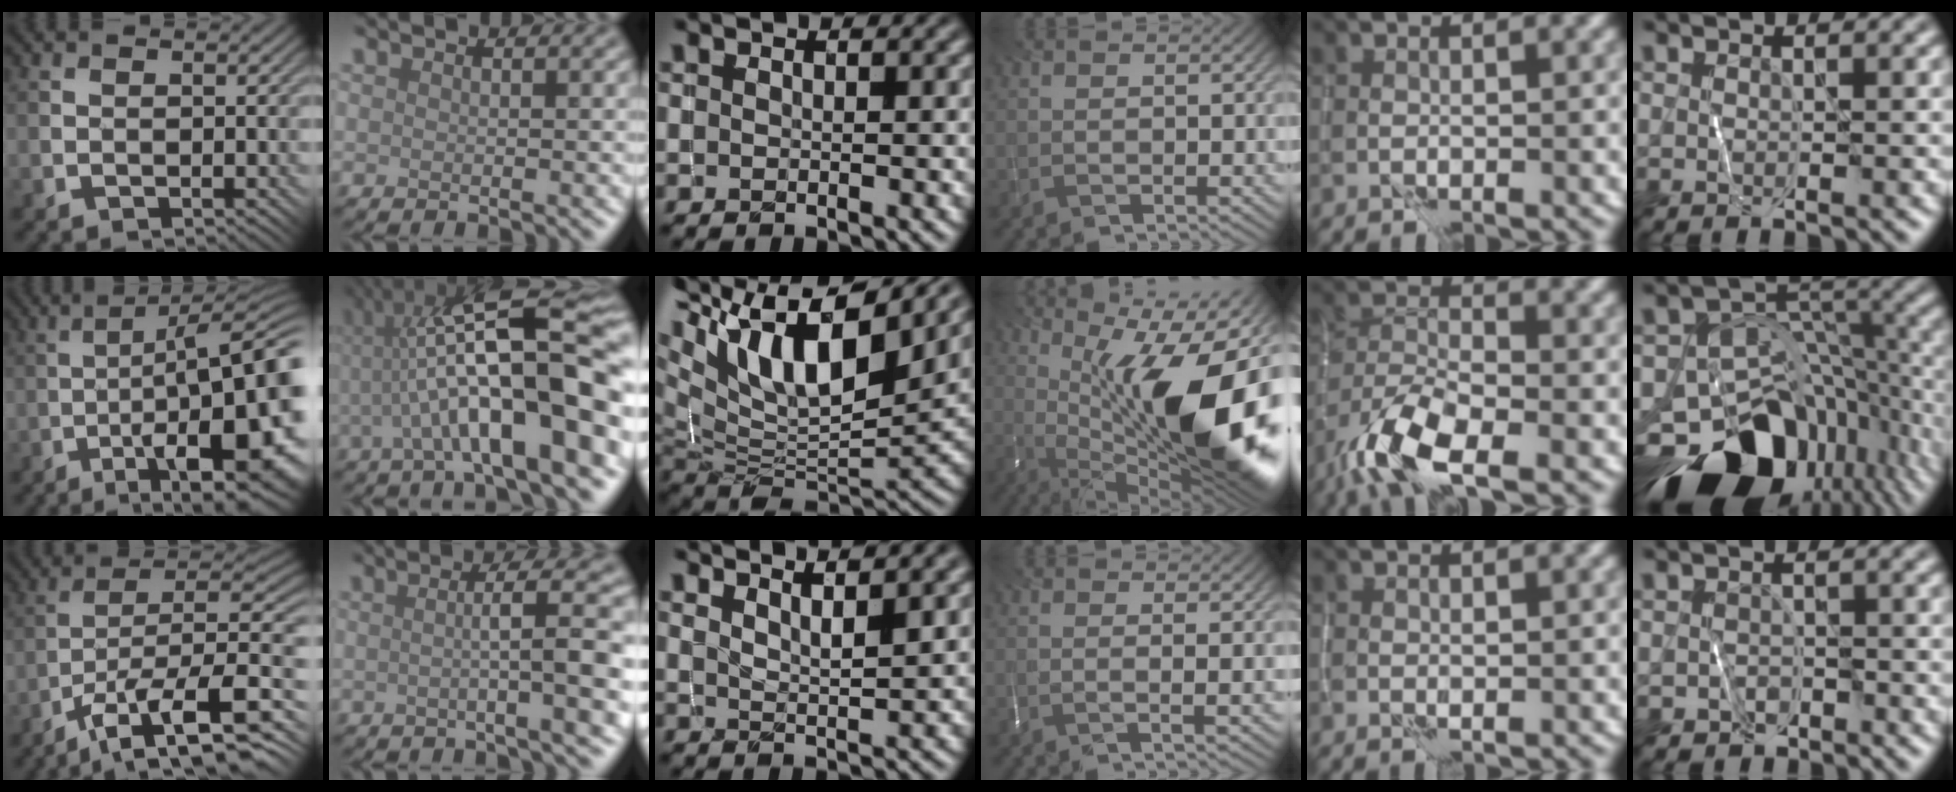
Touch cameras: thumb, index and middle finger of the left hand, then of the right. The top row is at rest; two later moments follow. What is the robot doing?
{"motion": "wrap", "object": "thread"}